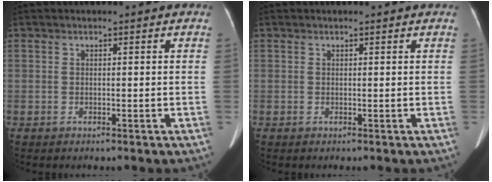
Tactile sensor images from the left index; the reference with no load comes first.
{"total": 0.6, "force": [0.5, 0.0, 0.1], "torque": [-0.008, 0.003, 0.005]}